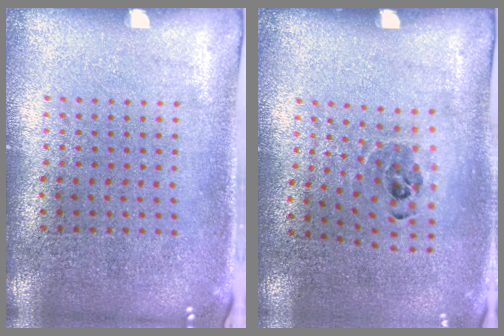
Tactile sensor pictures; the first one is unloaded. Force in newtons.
{"total": 0.9, "press": 0.8, "slide": 0.6}